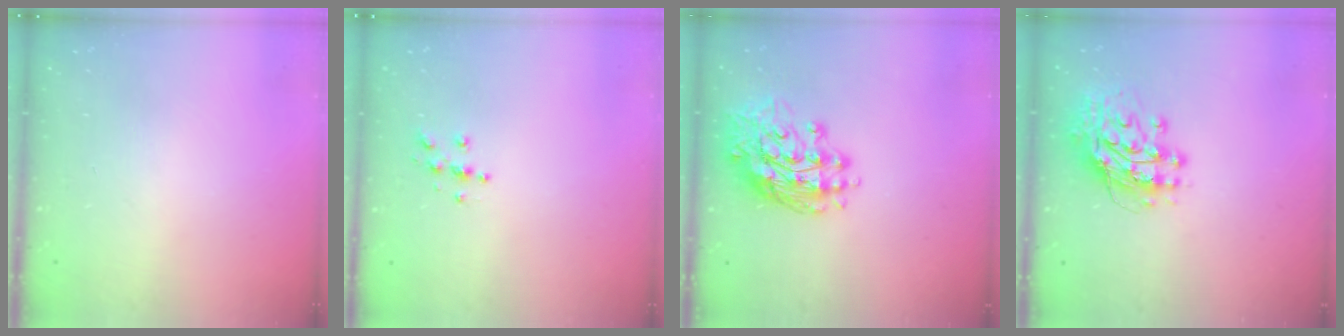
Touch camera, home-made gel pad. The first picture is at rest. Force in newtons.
{"total": 5.0, "press": 5.0, "slide": 0.4}
{"total": 15.0, "press": 14.9, "slide": 1.4}
{"total": 13.2, "press": 13.1, "slide": 1.2}